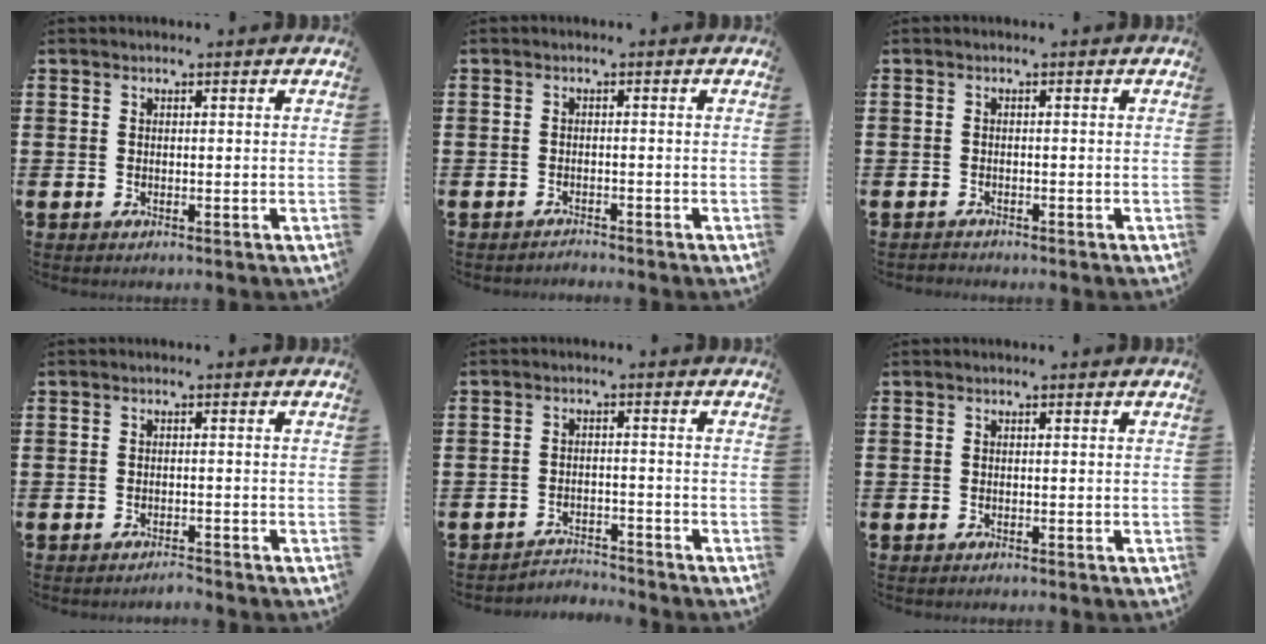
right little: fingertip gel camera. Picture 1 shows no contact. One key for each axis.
{"total": 1.1, "fx": -1.1, "fy": -0.1, "fz": -0.1, "tx": 0.000, "ty": 0.003, "tz": -0.023}
{"total": 0.6, "fx": -0.6, "fy": 0.1, "fz": -0.1, "tx": 0.000, "ty": 0.000, "tz": -0.013}
{"total": 1.2, "fx": -1.2, "fy": -0.1, "fz": 0.1, "tx": -0.004, "ty": 0.002, "tz": -0.024}
{"total": 2.7, "fx": -2.7, "fy": 0.2, "fz": -0.2, "tx": -0.005, "ty": 0.002, "tz": -0.060}
{"total": 0.0}